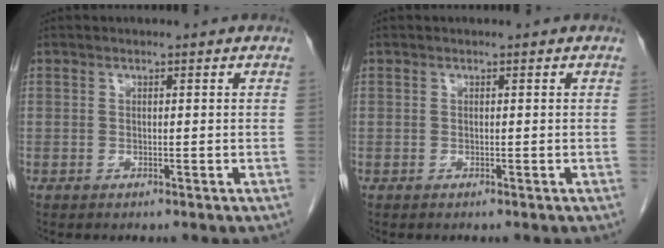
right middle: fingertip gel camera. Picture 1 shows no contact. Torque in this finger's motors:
{"motor_torque": [0.27, -0.17, 0.04, 0.00]}